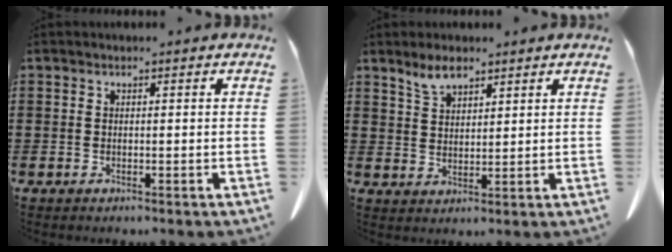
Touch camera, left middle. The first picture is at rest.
{"total": 3.8, "force": [2.9, 1.3, 1.9], "torque": [-0.045, 0.002, 0.056]}